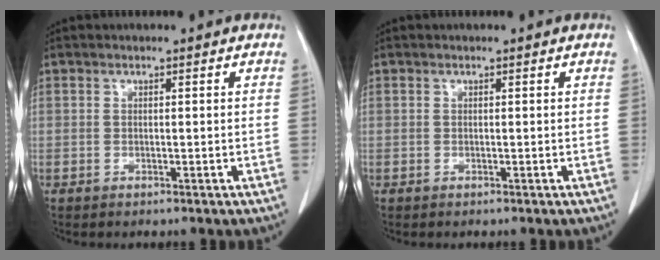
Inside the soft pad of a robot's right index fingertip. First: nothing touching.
{"total": 0.0}